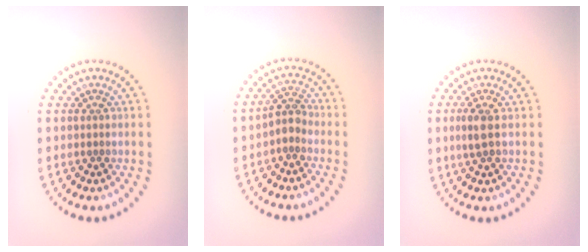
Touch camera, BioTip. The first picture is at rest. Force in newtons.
{"total": 1.9, "press": 1.6, "slide": 1.1}
{"total": 1.6, "press": 1.5, "slide": 0.5}